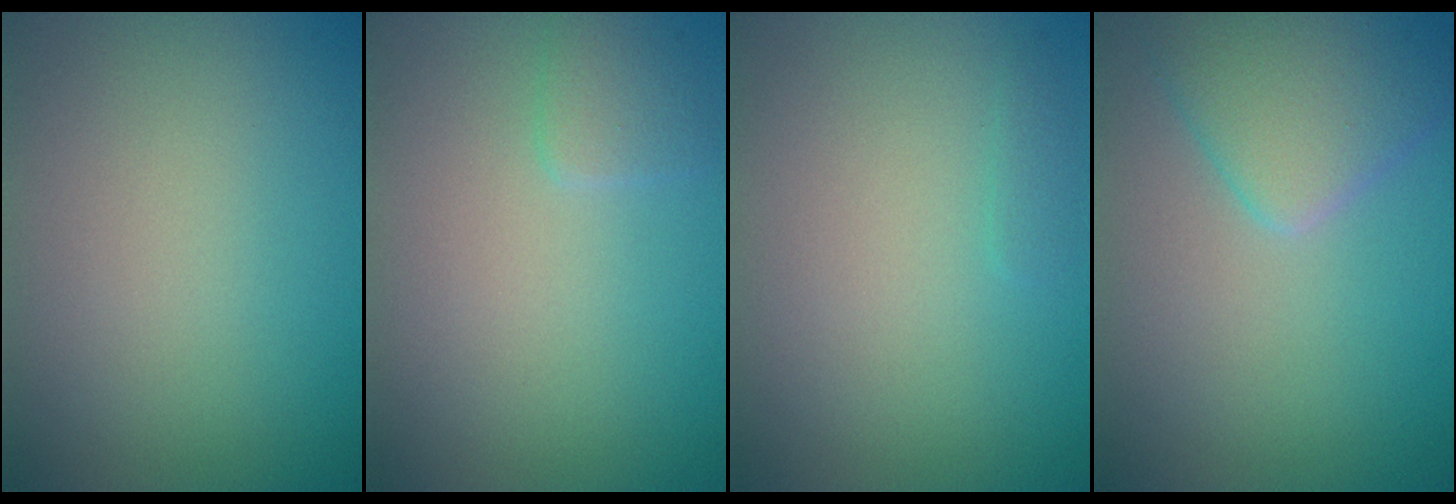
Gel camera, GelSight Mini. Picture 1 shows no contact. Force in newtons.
{"total": 1.2, "press": 1.2, "slide": 0.1}
{"total": 0.6, "press": 0.6, "slide": 0.0}
{"total": 3.9, "press": 3.9, "slide": 0.2}